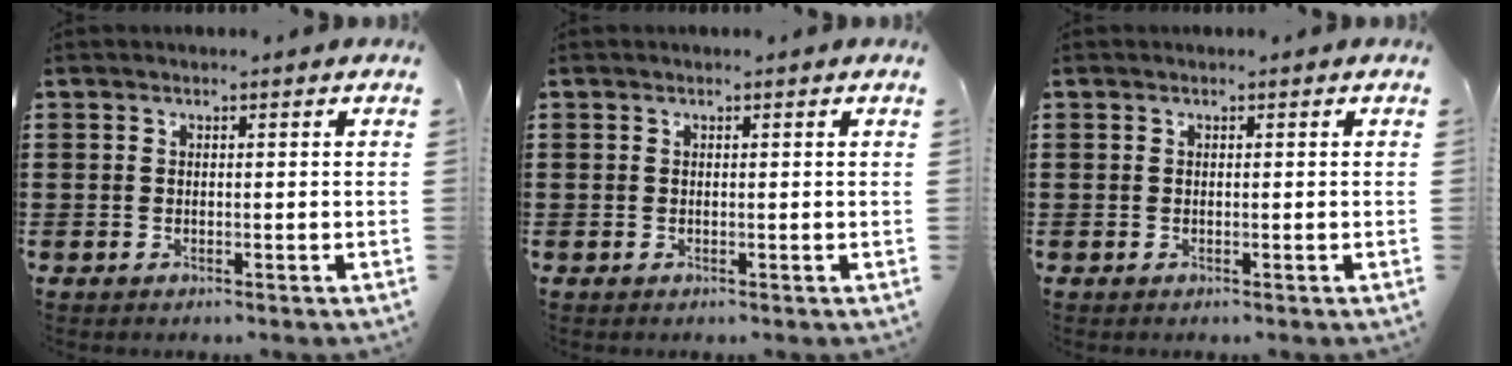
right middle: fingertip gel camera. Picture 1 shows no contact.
{"total": 0.0}
{"total": 0.0}